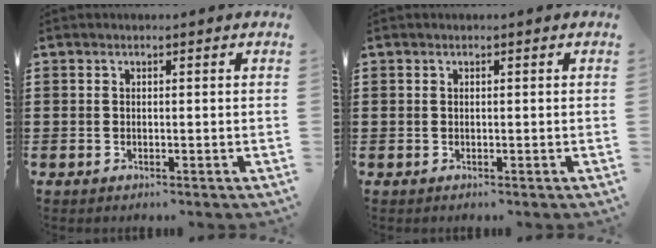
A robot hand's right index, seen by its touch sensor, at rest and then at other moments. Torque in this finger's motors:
{"motor_torque": [-0.77, 1.37, -0.82, -0.21]}